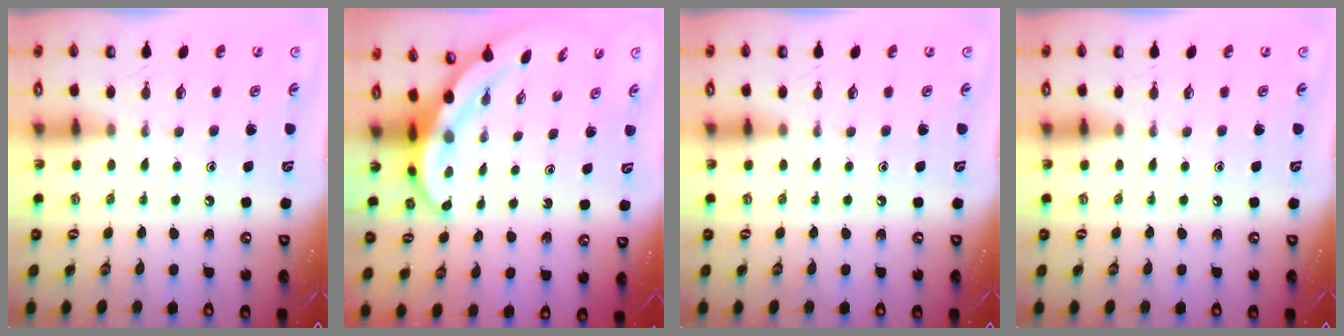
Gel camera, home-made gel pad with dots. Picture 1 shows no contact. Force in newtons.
{"total": 4.2, "press": 4.2, "slide": 0.6}
{"total": 0.0}
{"total": 0.0}